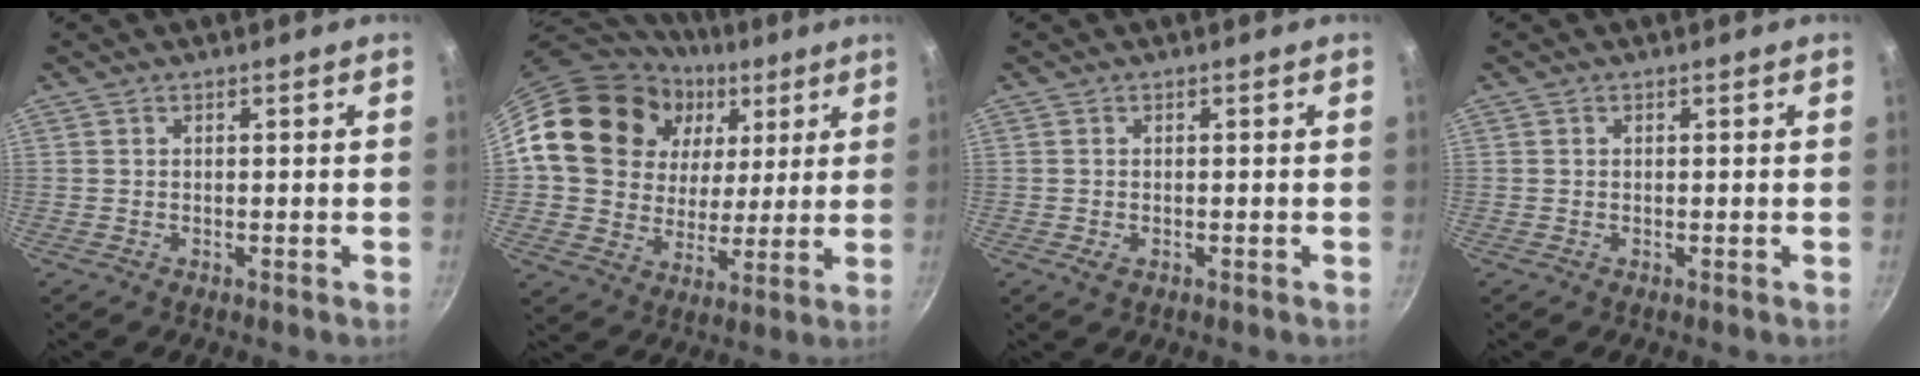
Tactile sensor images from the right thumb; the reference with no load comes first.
{"total": 21.4, "force": [9.0, 16.4, 10.4], "torque": [-0.158, -0.011, 0.158]}
{"total": 1.1, "force": [-0.3, 0.7, 0.8], "torque": [-0.015, -0.002, -0.004]}
{"total": 0.0}